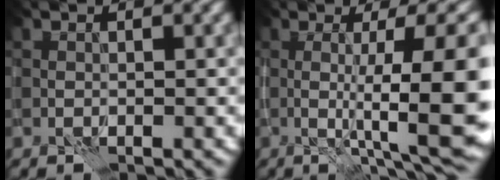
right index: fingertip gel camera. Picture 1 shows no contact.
{"total": 13.2, "force": [-1.1, 2.9, 12.9], "torque": [-0.162, 0.003, -0.002]}